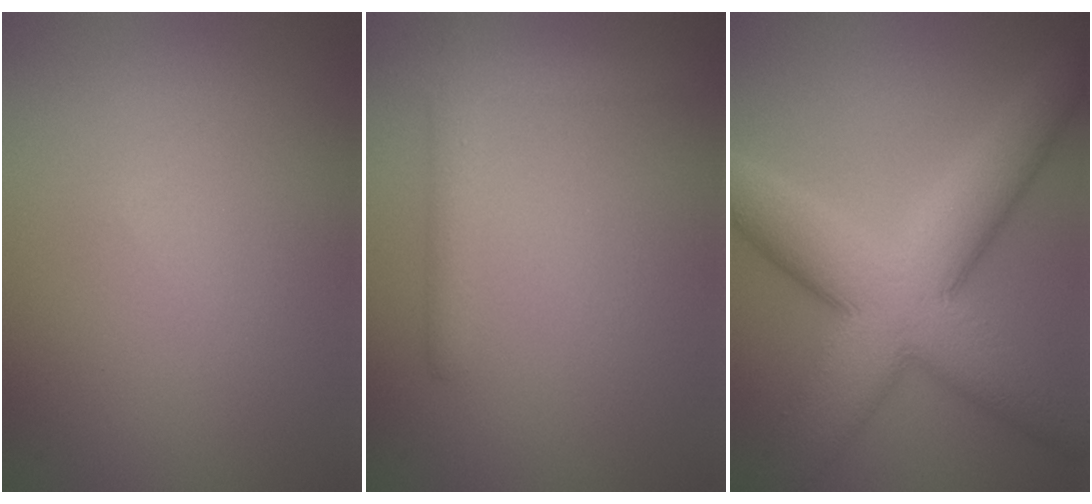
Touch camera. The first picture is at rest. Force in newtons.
{"total": 2.4, "press": 2.4, "slide": 0.2}
{"total": 11.1, "press": 11.1, "slide": 0.4}